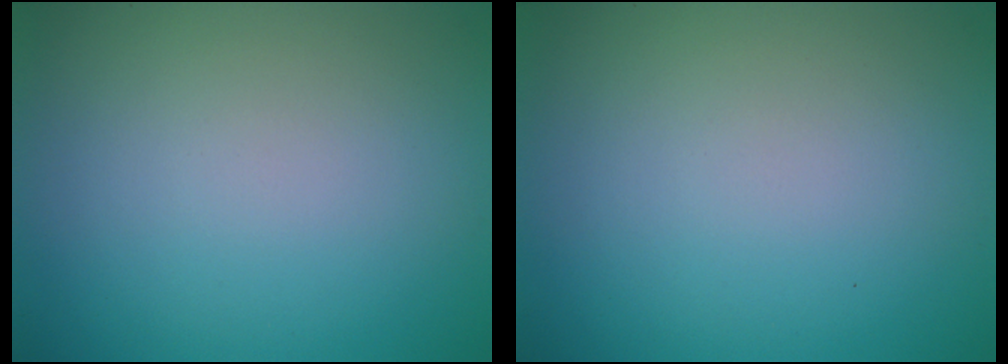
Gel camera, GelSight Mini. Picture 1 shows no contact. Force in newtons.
{"total": 0.0}